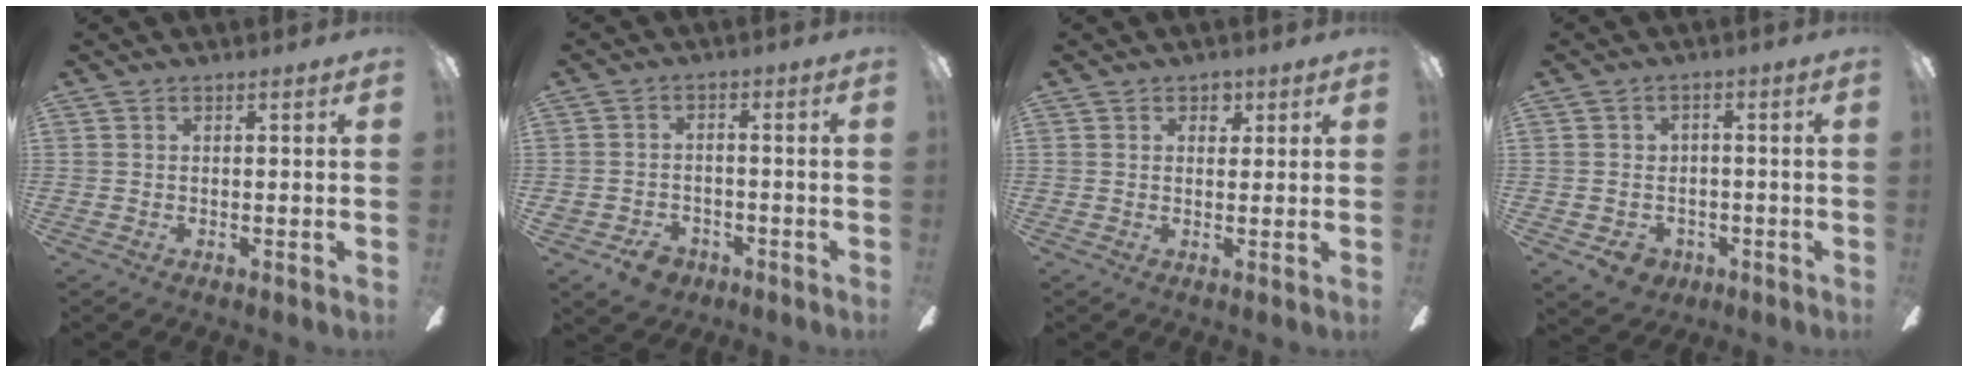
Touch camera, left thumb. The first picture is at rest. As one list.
[{"total": 6.0, "force": [-3.6, 4.5, 1.9], "torque": [-0.029, 0.026, -0.066]}, {"total": 2.8, "force": [1.6, 2.0, 1.3], "torque": [-0.003, -0.004, 0.024]}, {"total": 6.1, "force": [-2.5, 5.4, 1.6], "torque": [-0.043, 0.024, -0.046]}]